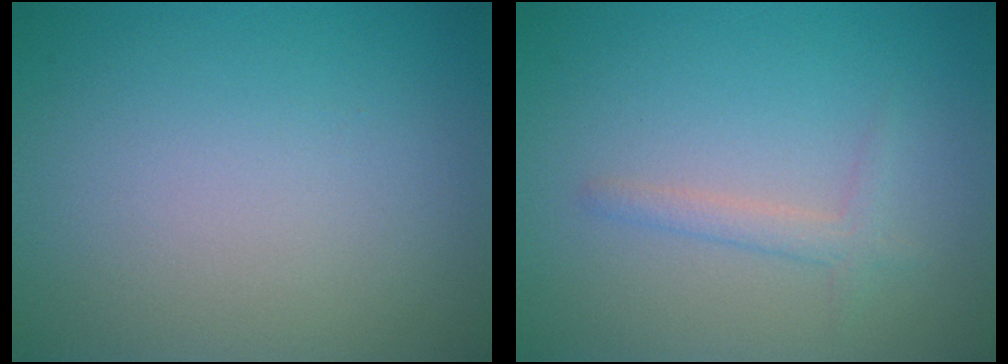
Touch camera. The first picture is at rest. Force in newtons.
{"total": 1.5, "press": 1.5, "slide": 0.1}